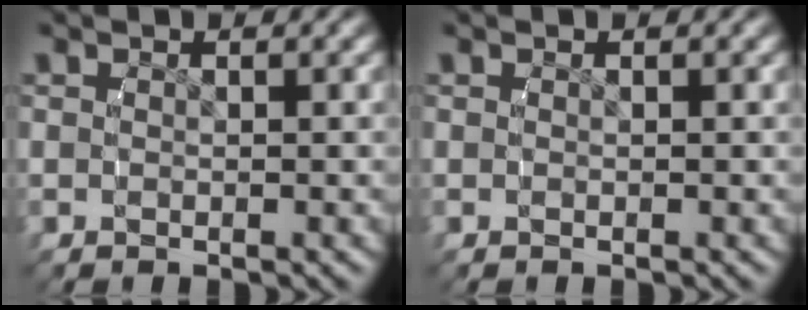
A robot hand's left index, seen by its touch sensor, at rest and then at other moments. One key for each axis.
{"total": 0.0}